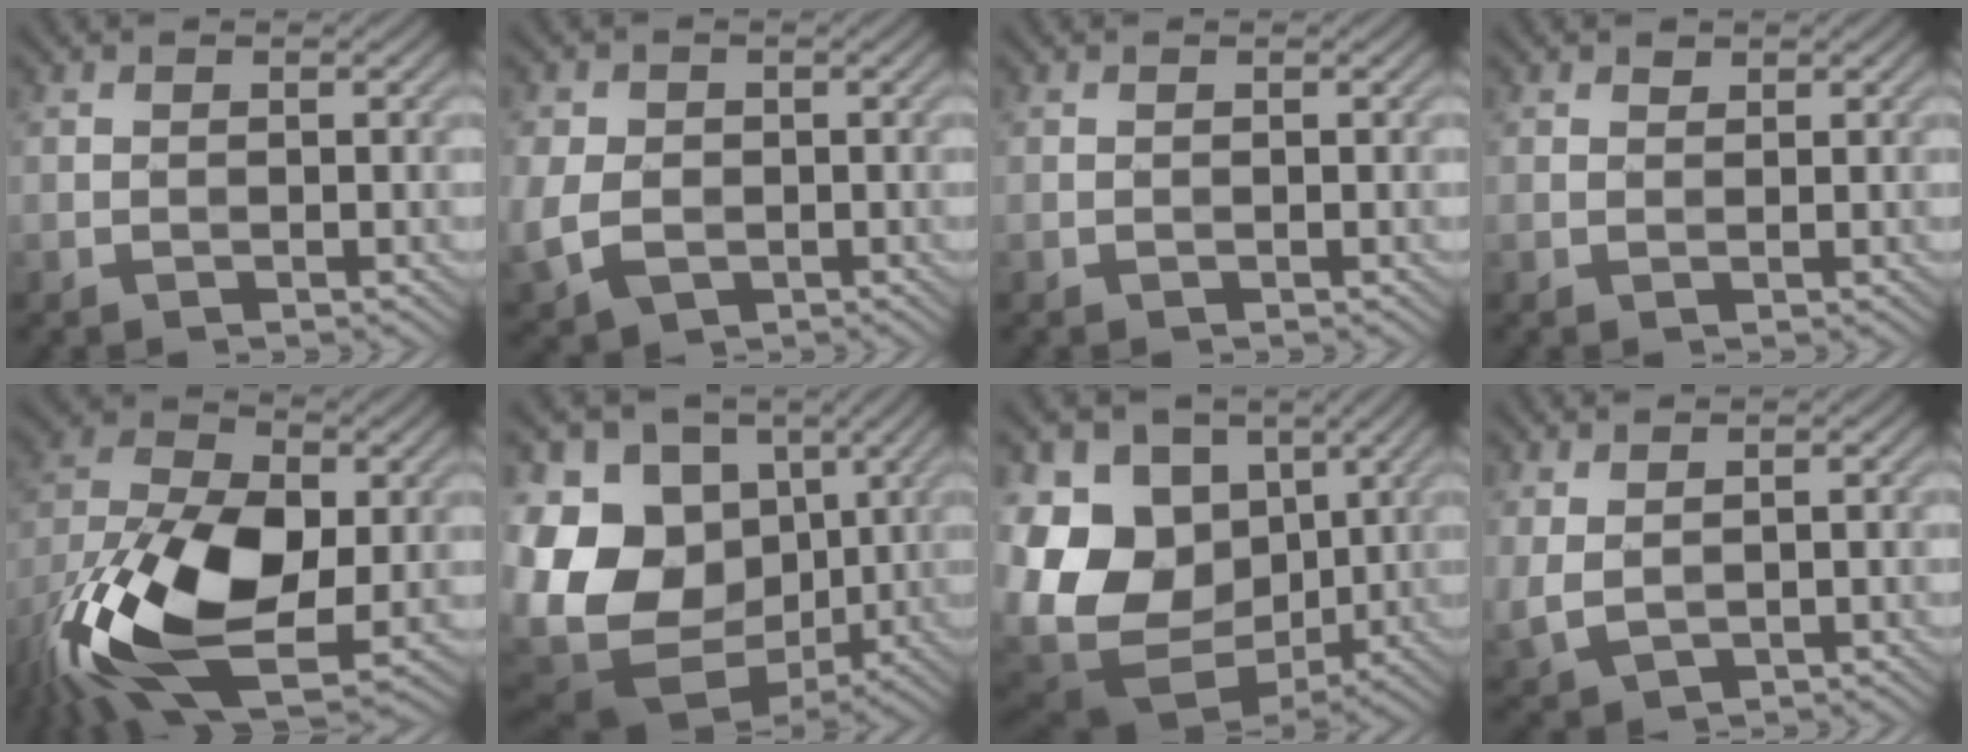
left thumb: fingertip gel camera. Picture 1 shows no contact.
{"total": 6.3, "force": [-1.1, 5.0, 3.6], "torque": [-0.103, -0.016, -0.020]}
{"total": 0.0}
{"total": 0.7, "force": [0.5, 0.3, 0.2], "torque": [-0.002, -0.001, 0.012]}
{"total": 17.3, "force": [-5.6, 9.2, 13.5], "torque": [-0.282, -0.023, -0.113]}
{"total": 19.2, "force": [-3.0, 15.0, 11.6], "torque": [-0.259, -0.018, -0.047]}
{"total": 17.9, "force": [-1.4, 14.2, 10.9], "torque": [-0.255, -0.020, -0.006]}
{"total": 3.2, "force": [1.1, 1.8, 2.4], "torque": [-0.070, -0.003, 0.029]}